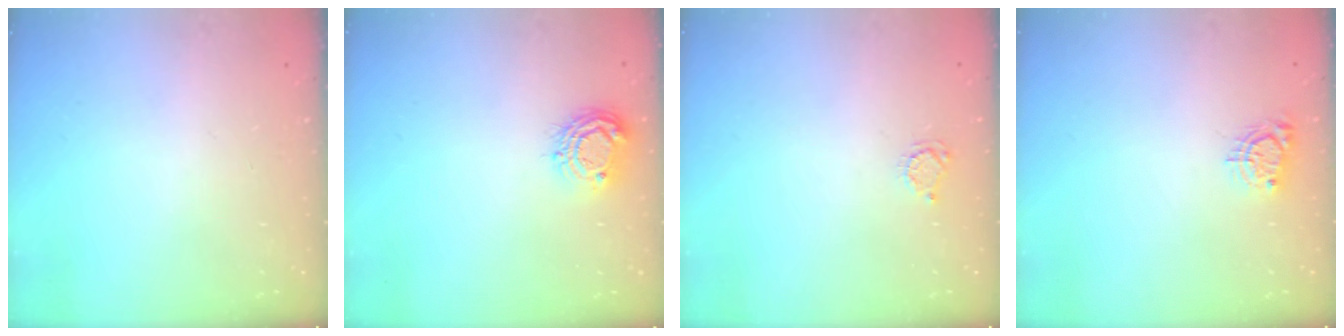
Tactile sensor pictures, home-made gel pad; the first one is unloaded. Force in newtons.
{"total": 8.5, "press": 8.5, "slide": 0.7}
{"total": 3.9, "press": 3.8, "slide": 0.4}
{"total": 4.8, "press": 4.8, "slide": 0.4}